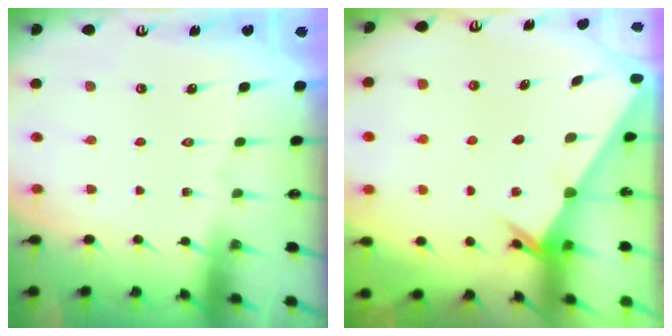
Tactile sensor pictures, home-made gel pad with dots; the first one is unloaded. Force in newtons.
{"total": 2.6, "press": 2.6, "slide": 0.2}